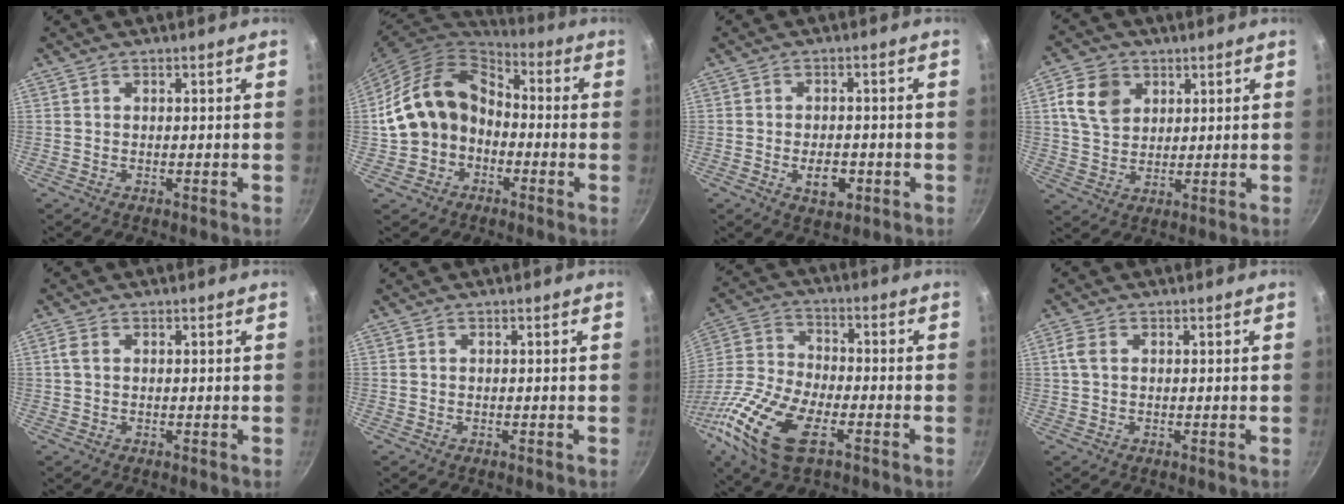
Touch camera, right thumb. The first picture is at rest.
{"total": 16.5, "force": [-2.2, 13.2, 9.7], "torque": [-0.156, 0.058, -0.046]}
{"total": 5.6, "force": [-1.7, 3.4, 4.2], "torque": [-0.049, 0.005, -0.023]}
{"total": 9.3, "force": [3.2, 7.2, 5.0], "torque": [-0.072, -0.003, 0.058]}
{"total": 1.7, "force": [0.4, 1.1, 1.3], "torque": [-0.030, 0.004, 0.008]}
{"total": 0.0}
{"total": 18.9, "force": [-8.7, 8.6, 14.5], "torque": [-0.297, 0.009, -0.184]}
{"total": 2.5, "force": [0.6, 1.6, 1.9], "torque": [-0.045, 0.006, 0.010]}